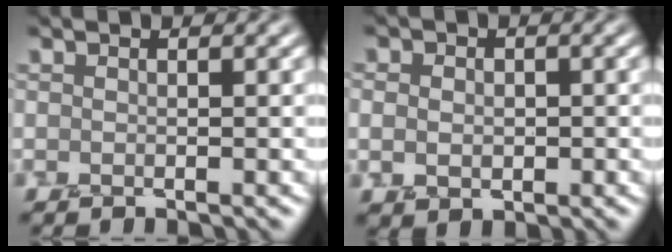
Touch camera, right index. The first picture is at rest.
{"total": 3.0, "force": [0.1, 2.5, 1.6], "torque": [-0.013, 0.007, -0.006]}